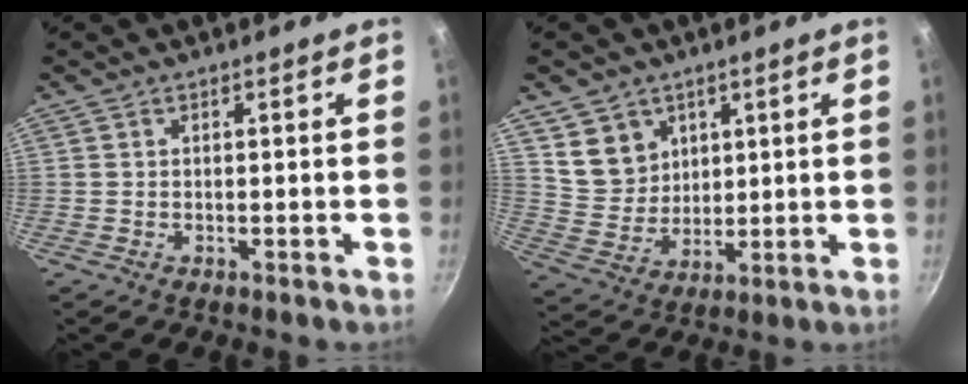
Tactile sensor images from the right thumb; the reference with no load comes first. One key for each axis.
{"total": 8.5, "fx": 4.2, "fy": 6.9, "fz": 2.6, "tx": -0.019, "ty": -0.020, "tz": 0.093}